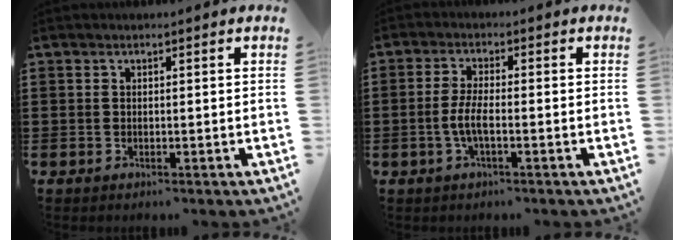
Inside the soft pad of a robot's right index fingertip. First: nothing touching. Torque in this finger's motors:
{"motor_torque": [2.14, 0.00, 0.52, 0.15]}